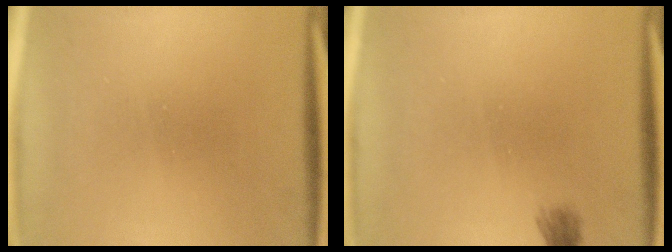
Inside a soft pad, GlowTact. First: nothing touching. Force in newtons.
{"total": 1.9}